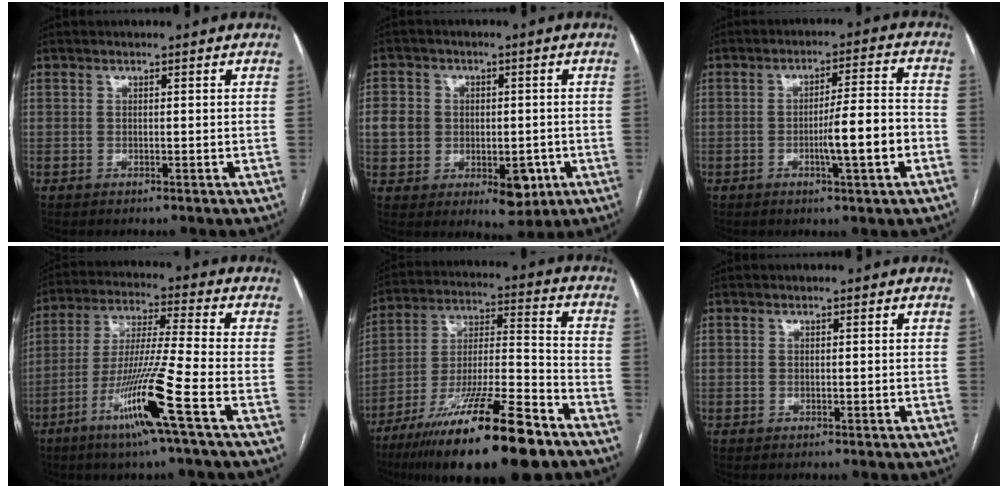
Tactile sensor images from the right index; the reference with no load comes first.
{"total": 10.1, "force": [-1.7, 7.9, 6.0], "torque": [-0.078, 0.012, -0.011]}
{"total": 8.4, "force": [-2.6, 0.3, 7.9], "torque": [-0.122, 0.006, -0.042]}
{"total": 13.6, "force": [-6.4, -1.6, 11.9], "torque": [-0.235, -0.023, -0.123]}
{"total": 22.9, "force": [-15.2, 2.8, 17.0], "torque": [-0.274, -0.031, -0.260]}
{"total": 0.0}